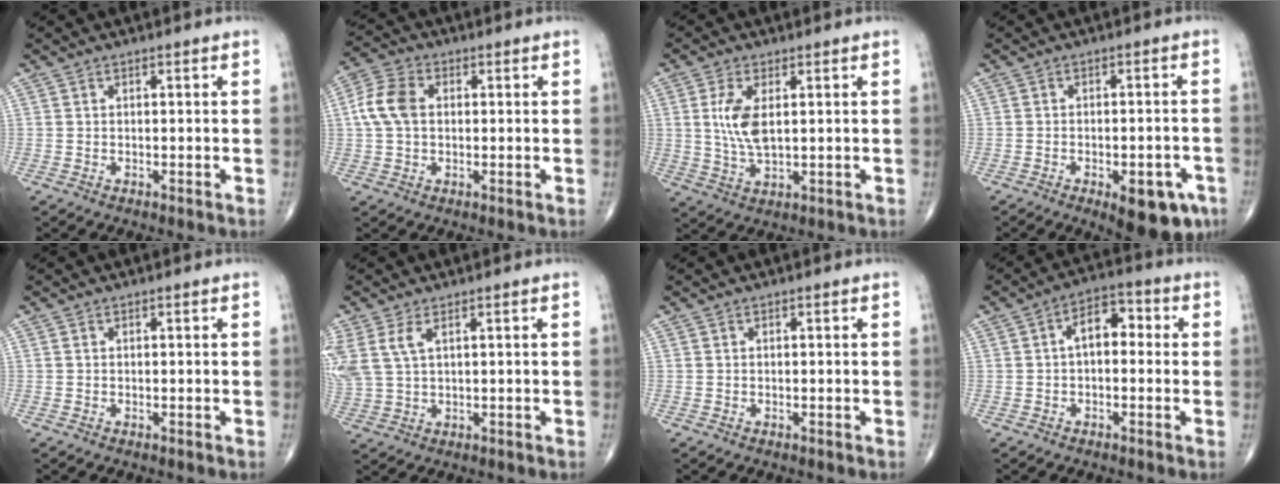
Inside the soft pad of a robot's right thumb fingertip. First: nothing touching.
{"total": 7.4, "force": [0.8, 5.1, 5.3], "torque": [-0.113, 0.017, 0.009]}
{"total": 7.2, "force": [1.4, 3.2, 6.3], "torque": [-0.133, -0.009, 0.033]}
{"total": 10.5, "force": [-5.2, 4.4, 8.0], "torque": [-0.078, 0.018, -0.060]}
{"total": 0.0}
{"total": 7.2, "force": [2.9, 3.6, 5.6], "torque": [-0.149, 0.005, 0.070]}
{"total": 0.0}
{"total": 7.0, "force": [0.5, 4.1, 5.7], "torque": [-0.068, 0.028, -0.003]}